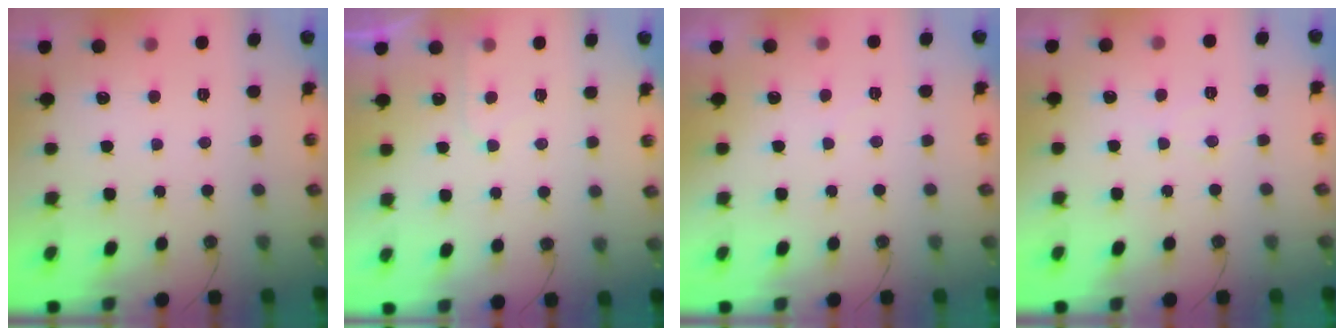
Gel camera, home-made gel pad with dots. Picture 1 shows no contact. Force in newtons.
{"total": 5.0, "press": 4.9, "slide": 0.5}
{"total": 4.1, "press": 4.0, "slide": 0.8}
{"total": 4.9, "press": 4.8, "slide": 0.7}